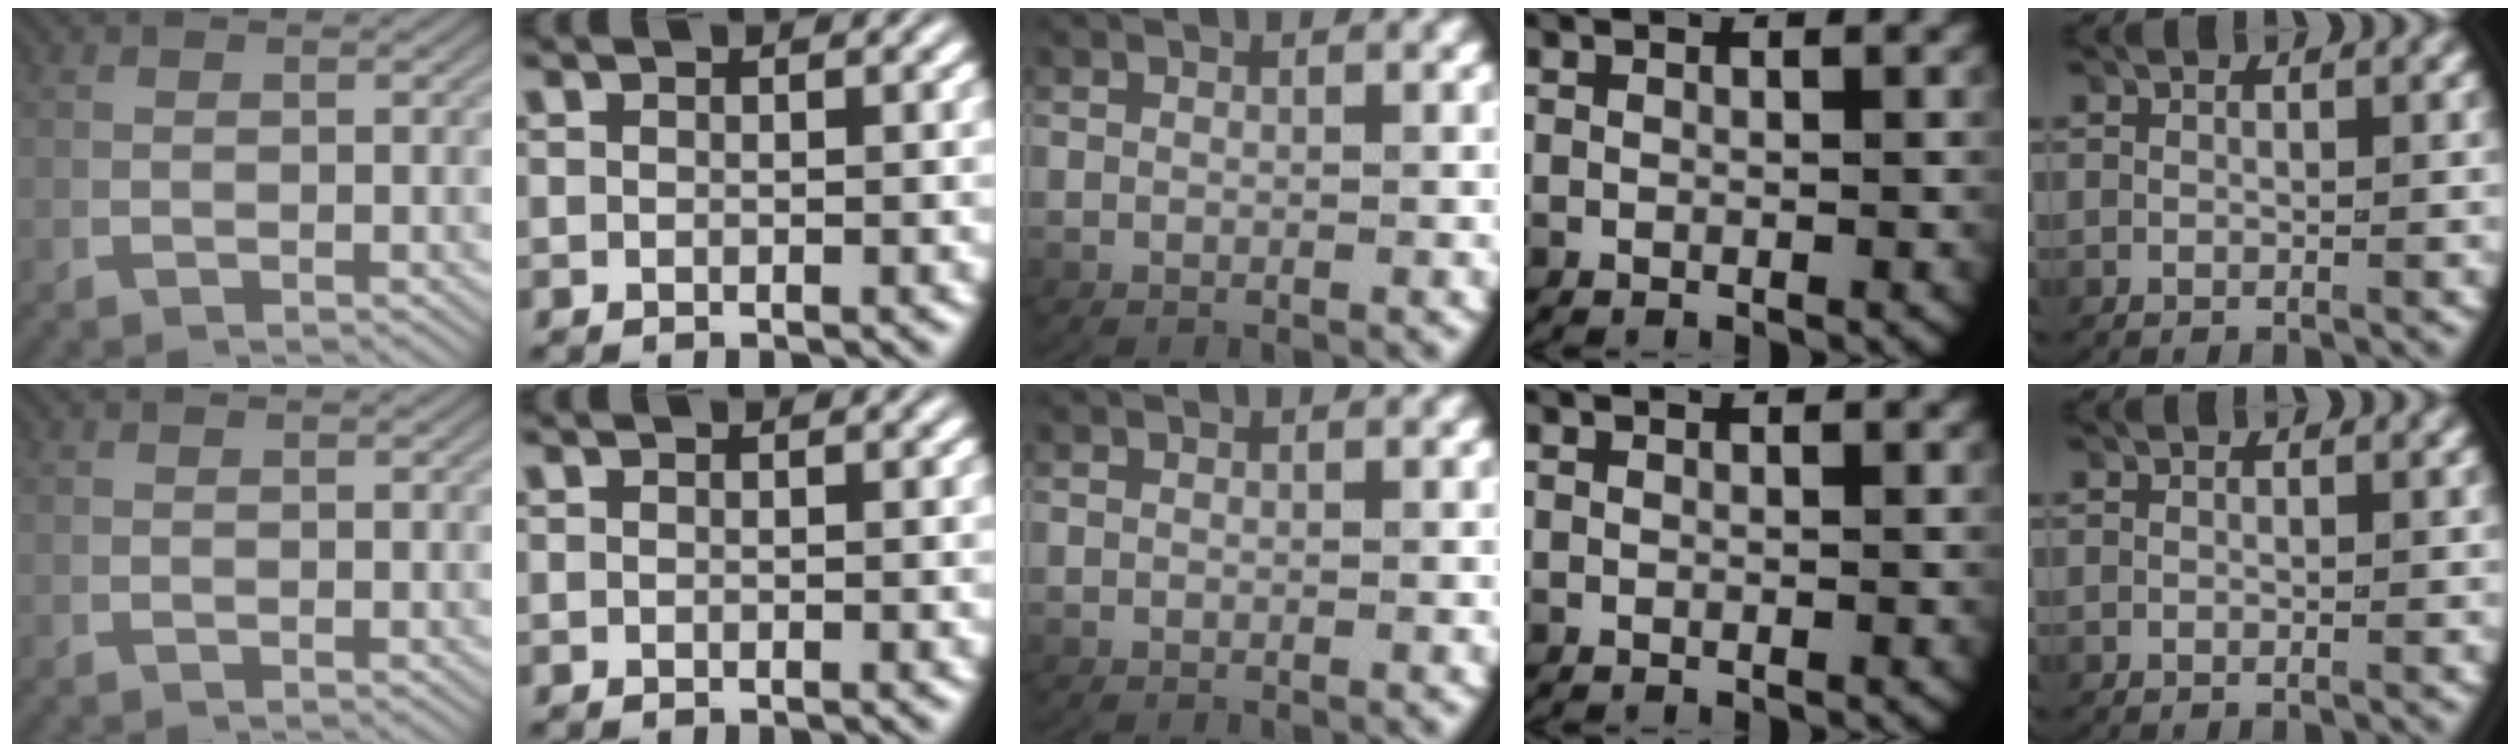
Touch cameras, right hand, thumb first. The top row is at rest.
{}